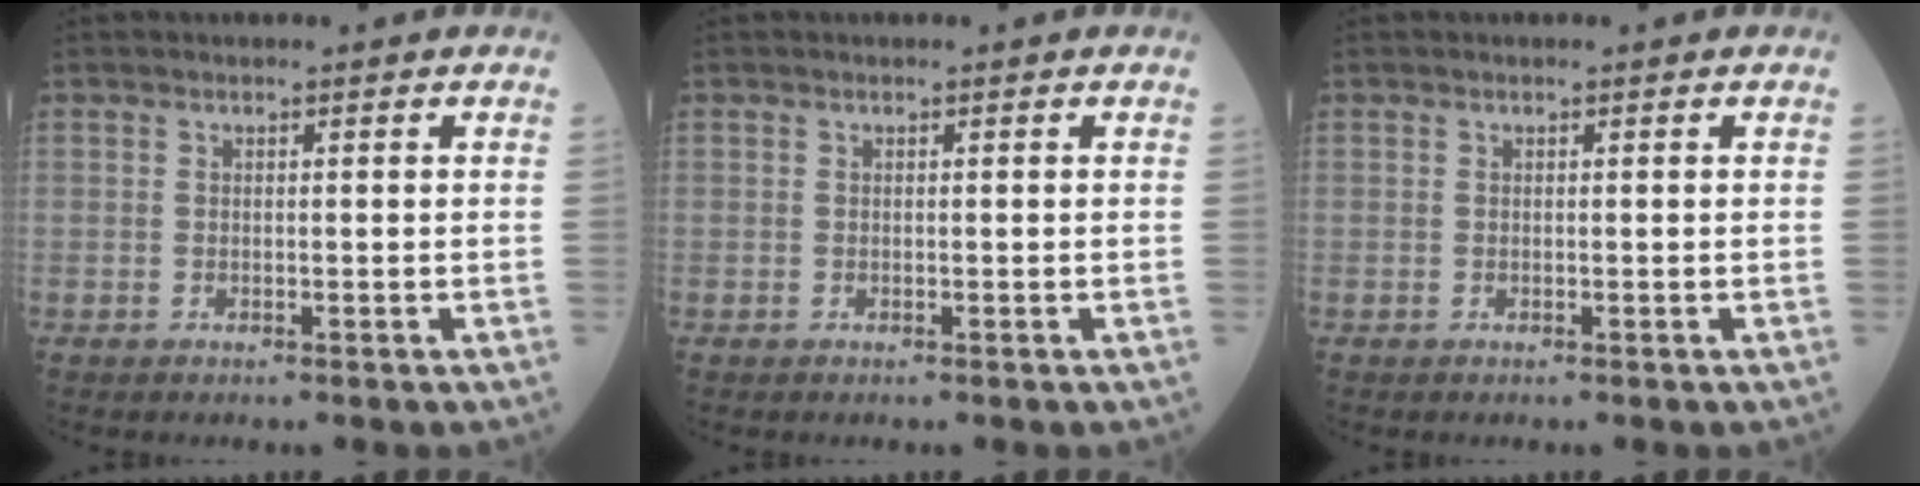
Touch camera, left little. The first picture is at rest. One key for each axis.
{"total": 0.0}
{"total": 0.0}